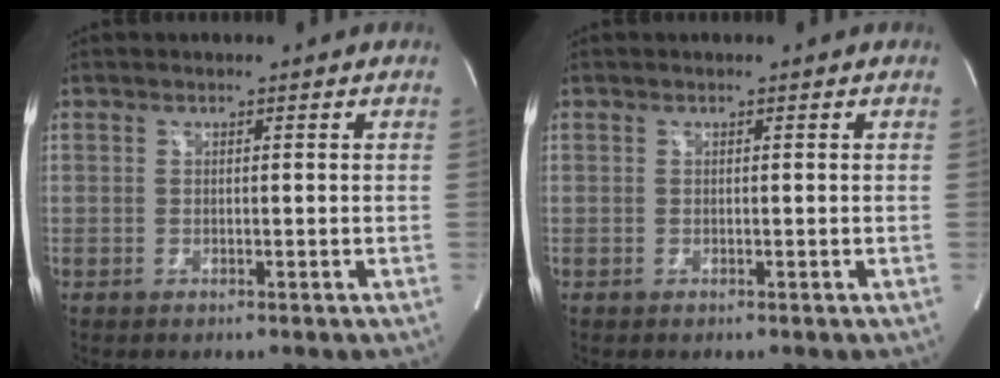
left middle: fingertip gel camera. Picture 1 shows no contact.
{"total": 0.0}